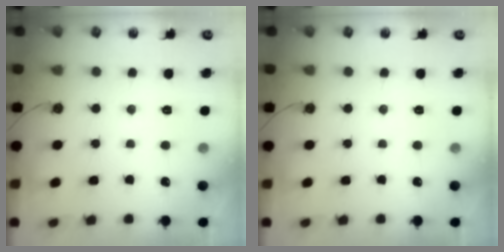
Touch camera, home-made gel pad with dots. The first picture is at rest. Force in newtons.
{"total": 0.0}